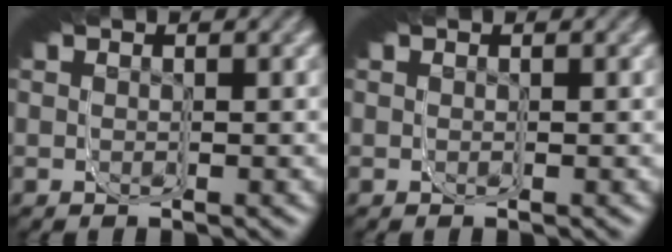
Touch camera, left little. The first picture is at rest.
{"total": 0.0}